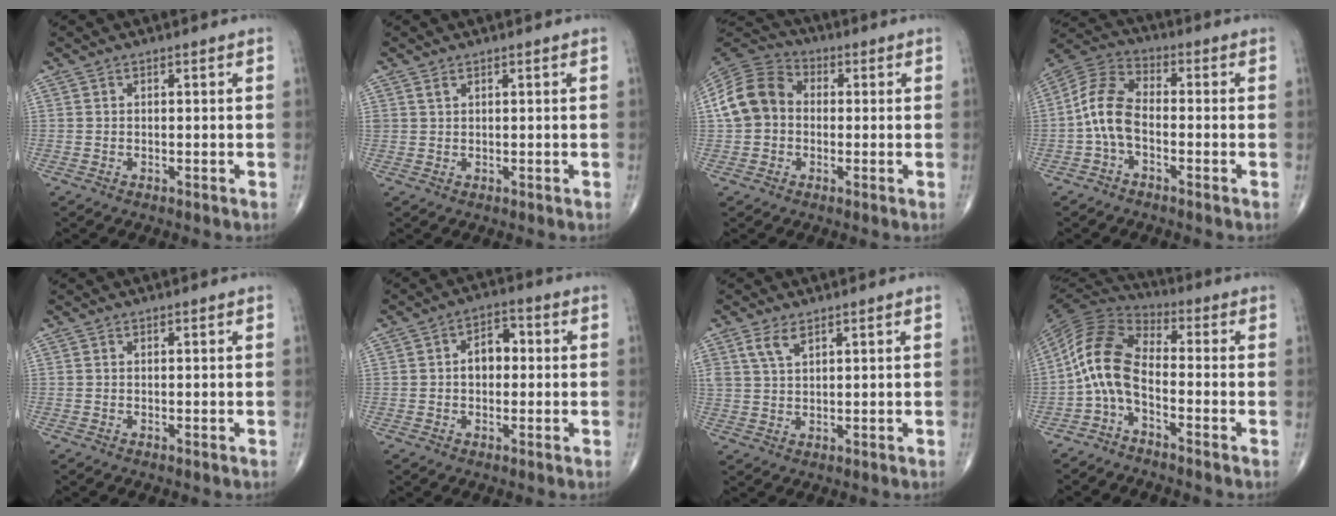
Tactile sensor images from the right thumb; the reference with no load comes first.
{"total": 0.8, "force": [0.6, 0.4, 0.3], "torque": [-0.003, 0.001, 0.012]}
{"total": 11.2, "force": [0.1, 9.1, 6.5], "torque": [-0.117, 0.035, -0.012]}
{"total": 9.0, "force": [-2.0, 5.0, 7.1], "torque": [-0.140, 0.034, -0.051]}
{"total": 0.0}
{"total": 8.0, "force": [0.4, 5.8, 5.6], "torque": [-0.051, 0.024, -0.003]}
{"total": 3.8, "force": [2.3, 1.7, 2.5], "torque": [-0.051, -0.003, 0.052]}
{"total": 10.5, "force": [-2.8, 5.3, 8.6], "torque": [-0.168, 0.053, -0.072]}